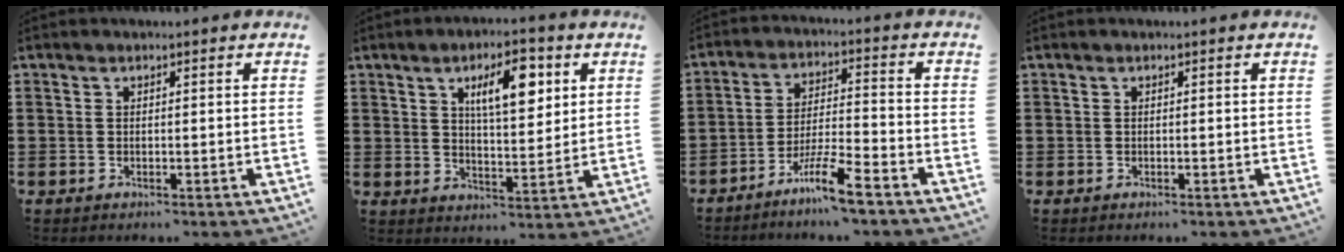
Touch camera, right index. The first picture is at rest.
{"total": 8.3, "force": [3.6, 3.1, 6.8], "torque": [-0.110, -0.001, 0.053]}
{"total": 8.0, "force": [-6.2, 0.2, 5.1], "torque": [-0.100, -0.002, -0.117]}
{"total": 0.0}